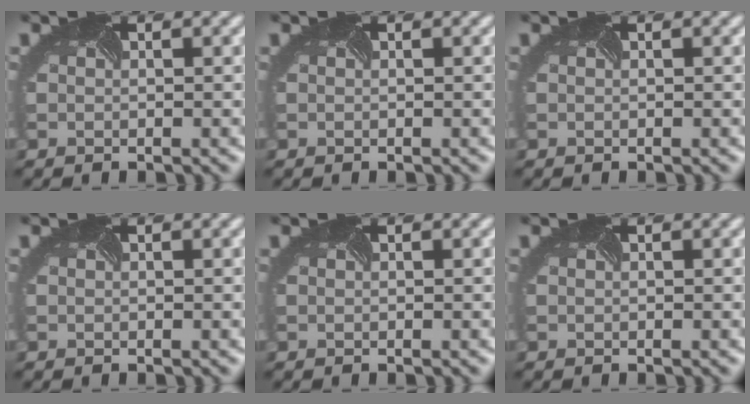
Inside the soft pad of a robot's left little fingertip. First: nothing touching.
{"total": 0.0}
{"total": 0.0}
{"total": 0.0}
{"total": 0.0}
{"total": 0.0}